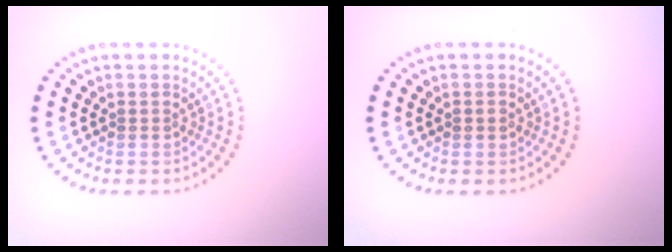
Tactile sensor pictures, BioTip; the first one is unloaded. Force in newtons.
{"total": 0.8, "press": 0.8, "slide": 0.2}